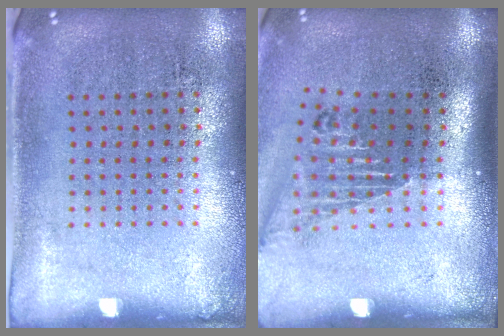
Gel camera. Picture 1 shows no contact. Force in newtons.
{"total": 1.6, "press": 1.3, "slide": 0.9}